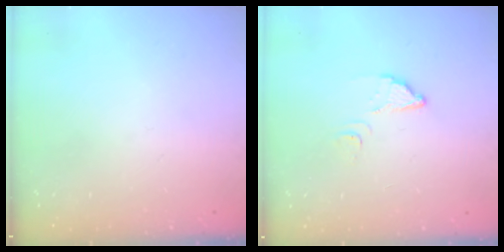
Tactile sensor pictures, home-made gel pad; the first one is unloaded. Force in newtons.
{"total": 2.7, "press": 2.7, "slide": 0.3}